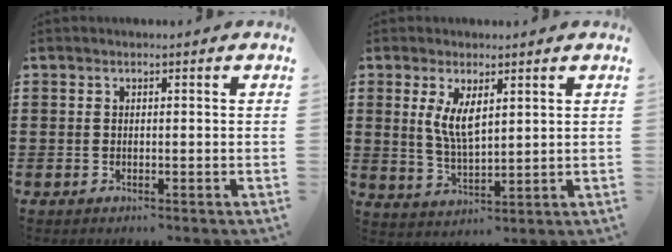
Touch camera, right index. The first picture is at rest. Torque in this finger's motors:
{"motor_torque": [0.20, 0.10, 0.20, 0.12]}